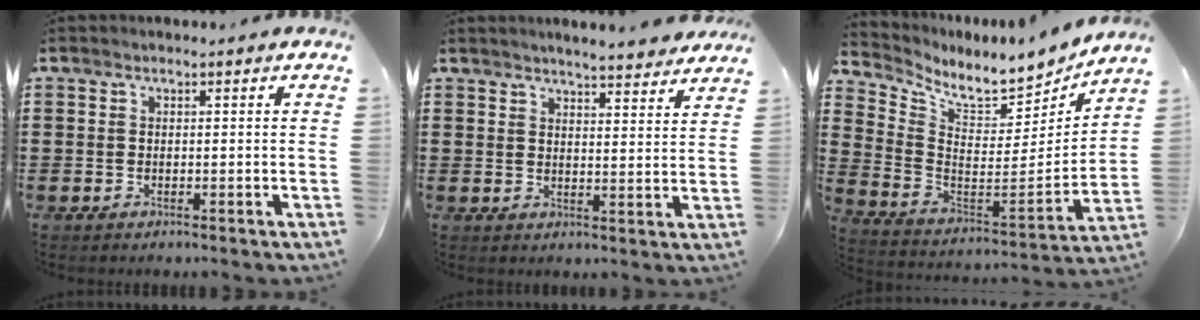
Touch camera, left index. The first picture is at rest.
{"total": 4.0, "force": [4.0, -0.3, 0.7], "torque": [-0.027, -0.018, 0.071]}
{"total": 7.2, "force": [6.6, 1.5, 2.3], "torque": [-0.075, -0.063, 0.110]}